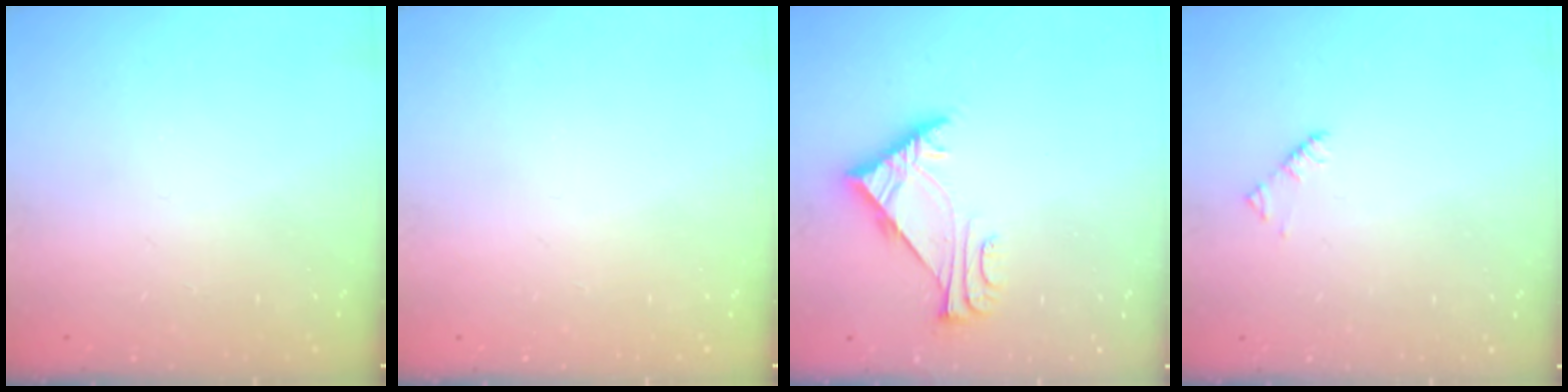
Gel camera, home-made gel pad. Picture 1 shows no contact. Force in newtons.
{"total": 0.0}
{"total": 6.5, "press": 6.4, "slide": 1.2}
{"total": 1.9, "press": 1.9, "slide": 0.3}